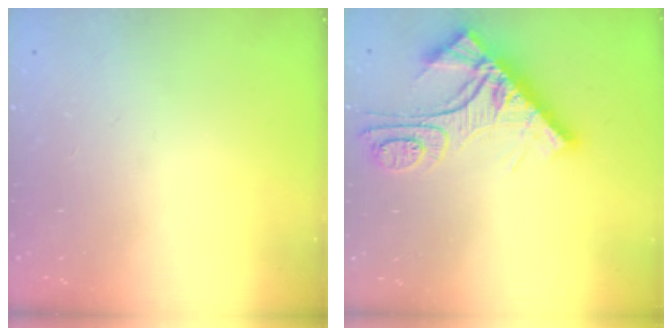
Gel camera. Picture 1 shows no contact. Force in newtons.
{"total": 14.4, "press": 14.3, "slide": 1.5}